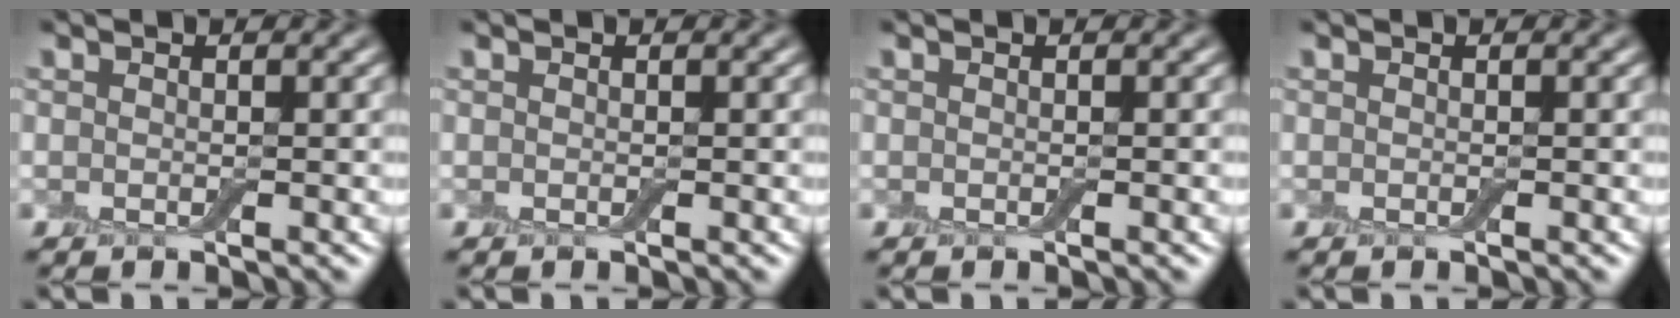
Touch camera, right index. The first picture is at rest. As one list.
[{"total": 0.0}, {"total": 0.0}, {"total": 0.0}]